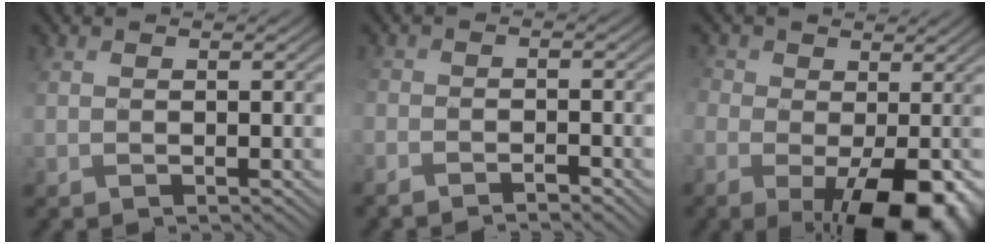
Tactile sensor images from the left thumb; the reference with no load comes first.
{"total": 3.3, "force": [-2.9, 0.6, 1.4], "torque": [-0.027, -0.004, -0.057]}
{"total": 12.5, "force": [-3.7, 7.4, 9.3], "torque": [-0.178, -0.027, -0.047]}